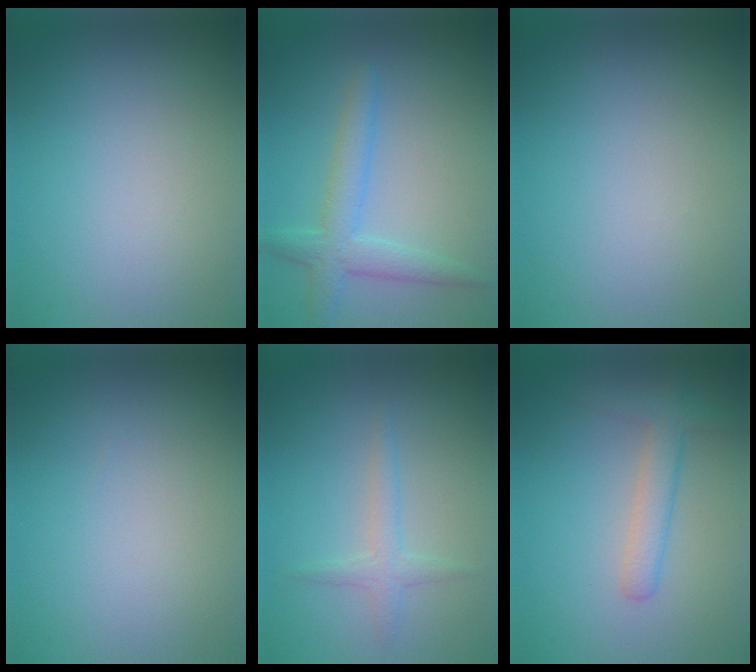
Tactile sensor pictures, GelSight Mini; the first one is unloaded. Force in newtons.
{"total": 3.4, "press": 3.4, "slide": 0.1}
{"total": 0.0}
{"total": 0.0}
{"total": 1.7, "press": 1.7, "slide": 0.0}
{"total": 2.7, "press": 2.7, "slide": 0.1}